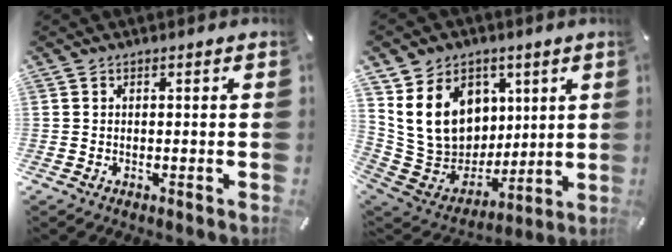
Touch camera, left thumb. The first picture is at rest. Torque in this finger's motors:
{"motor_torque": [3.00, 2.01, 1.91, -0.86, 0.22]}